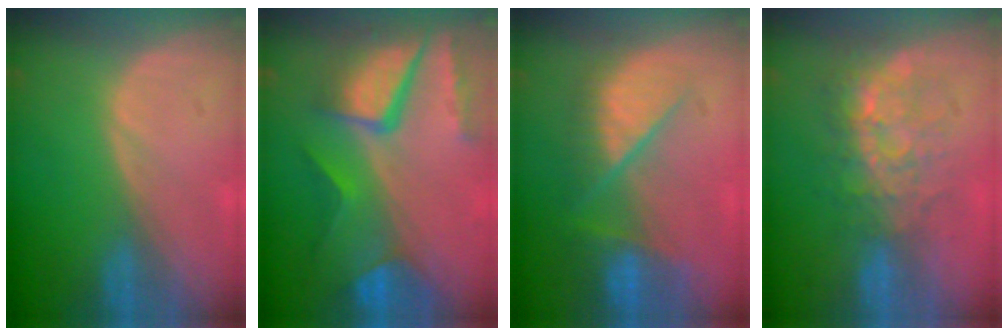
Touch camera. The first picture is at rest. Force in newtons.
{"total": 11.2, "press": 9.3, "slide": 6.3}
{"total": 9.8, "press": 8.3, "slide": 5.2}
{"total": 8.8, "press": 7.5, "slide": 4.7}